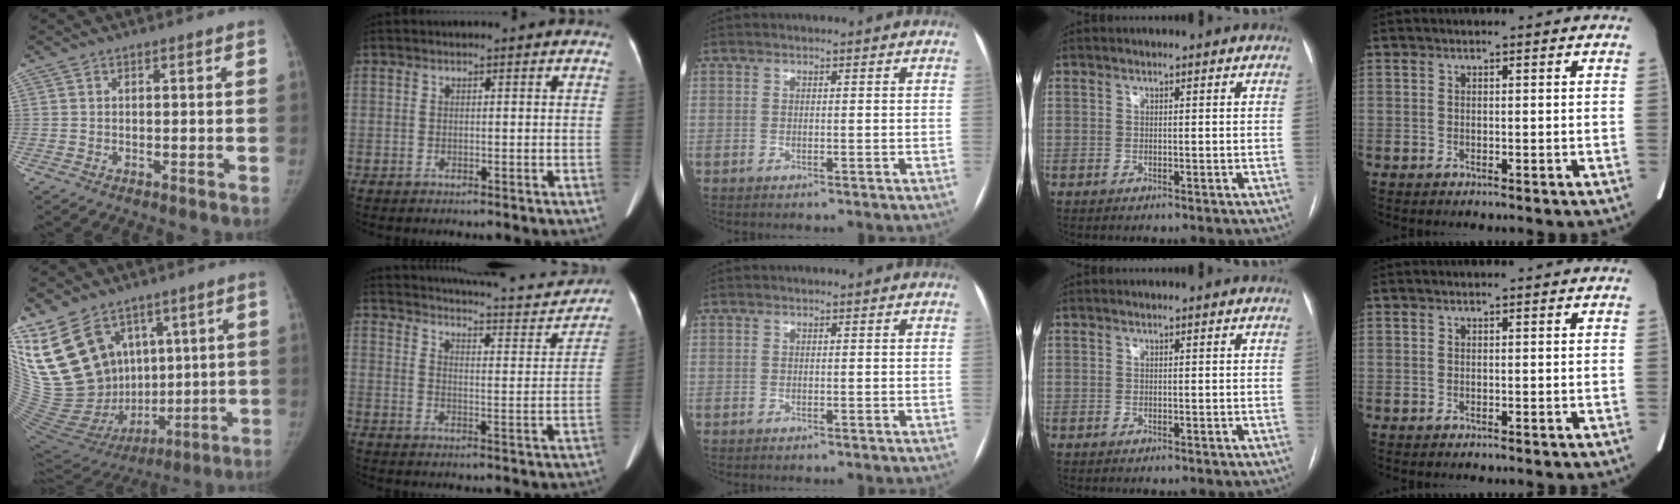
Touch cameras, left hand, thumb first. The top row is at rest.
{"thumb": {"total": 26.1, "force": [10.0, 18.3, 15.8], "torque": [-0.301, -0.006, 0.221]}, "index": {"total": 20.9, "force": [18.2, 4.9, 9.0], "torque": [-0.129, -0.011, 0.226]}}